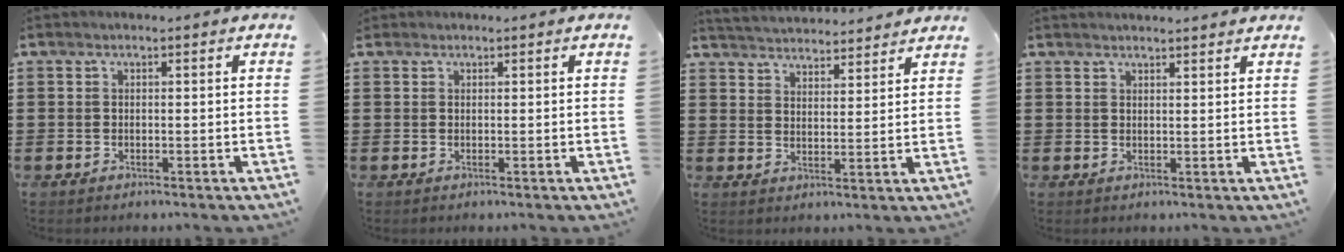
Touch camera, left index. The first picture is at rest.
{"total": 0.5, "force": [0.4, 0.3, 0.1], "torque": [-0.003, 0.003, 0.007]}
{"total": 3.7, "force": [3.7, 0.1, -0.1], "torque": [-0.013, -0.021, 0.065]}
{"total": 1.6, "force": [1.6, -0.1, 0.2], "torque": [-0.007, 0.000, 0.032]}